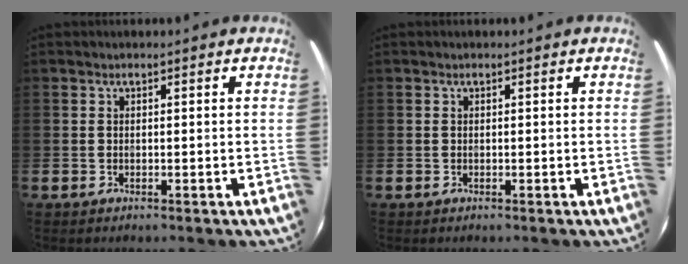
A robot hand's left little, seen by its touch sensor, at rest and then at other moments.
{"total": 0.0}